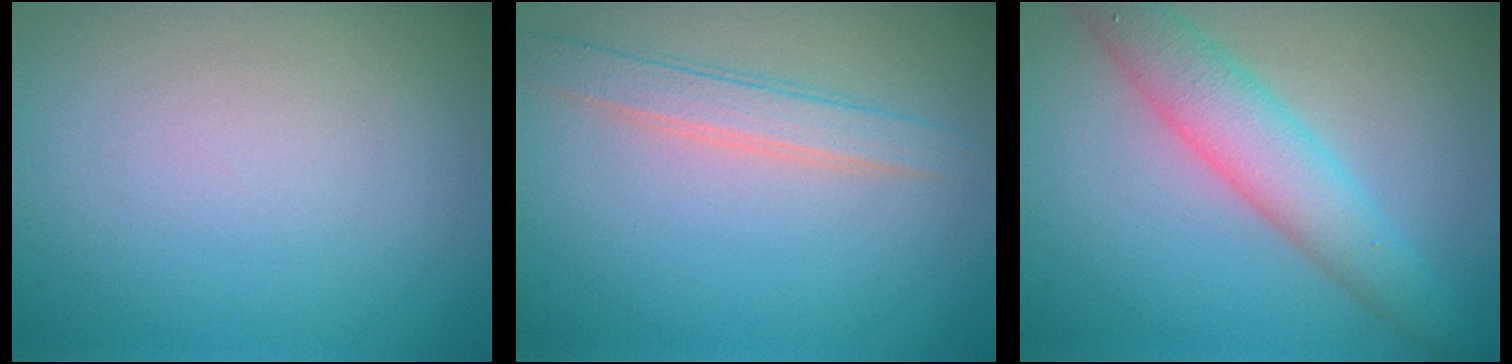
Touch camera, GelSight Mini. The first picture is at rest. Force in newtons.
{"total": 2.5, "press": 2.5, "slide": 0.1}
{"total": 4.7, "press": 4.7, "slide": 0.1}